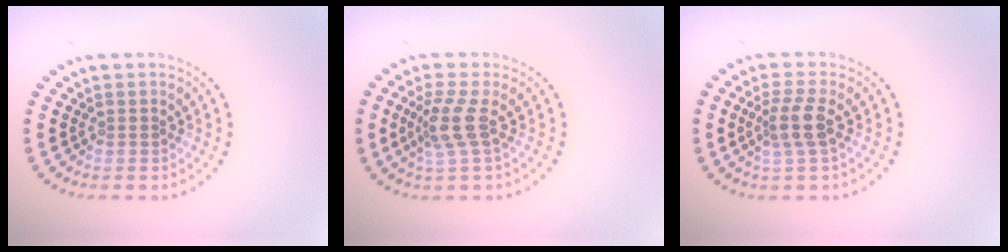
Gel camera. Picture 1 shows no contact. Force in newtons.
{"total": 2.8, "press": 2.2, "slide": 1.8}
{"total": 2.7, "press": 2.2, "slide": 1.5}